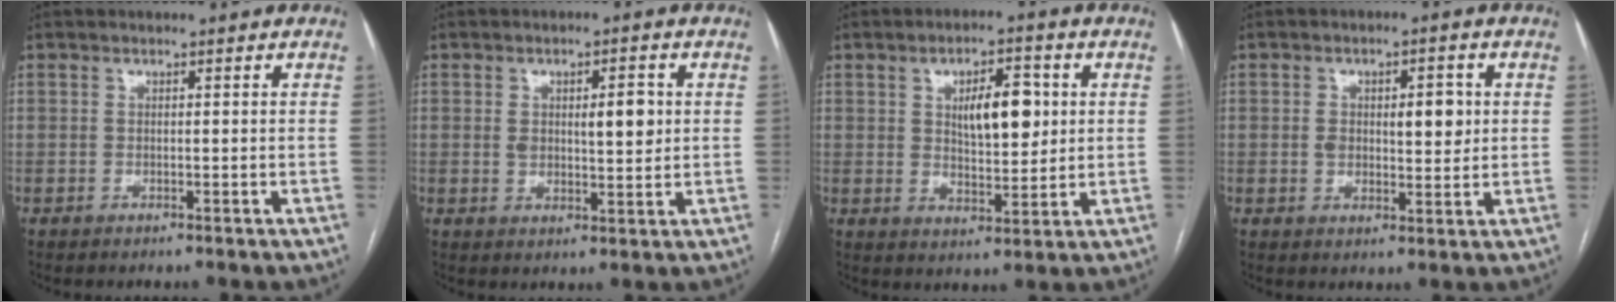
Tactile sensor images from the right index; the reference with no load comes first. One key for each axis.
{"total": 5.9, "fx": 1.1, "fy": 2.2, "fz": 5.4, "tx": -0.082, "ty": 0.006, "tz": 0.023}
{"total": 8.4, "fx": 1.9, "fy": 3.2, "fz": 7.4, "tx": -0.116, "ty": 0.007, "tz": 0.036}
{"total": 6.7, "fx": 0.9, "fy": 3.2, "fz": 5.8, "tx": -0.084, "ty": 0.012, "tz": 0.021}